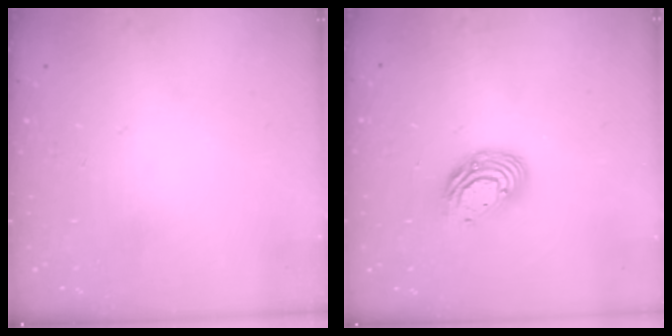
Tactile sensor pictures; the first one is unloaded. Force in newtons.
{"total": 10.3, "press": 10.3, "slide": 1.1}